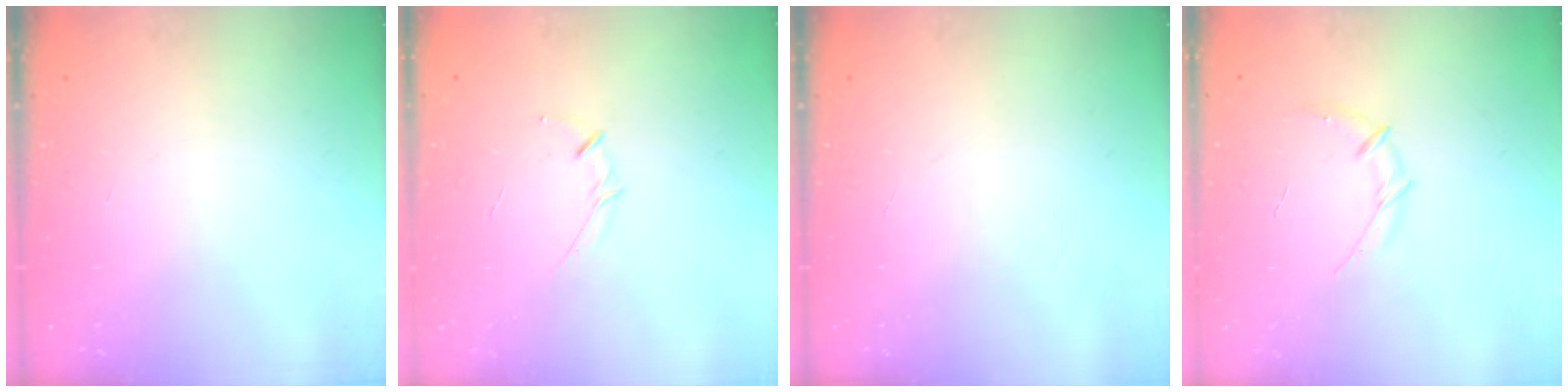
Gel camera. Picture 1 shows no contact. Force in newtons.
{"total": 3.5, "press": 3.5, "slide": 0.7}
{"total": 0.0}
{"total": 6.5, "press": 6.4, "slide": 1.4}